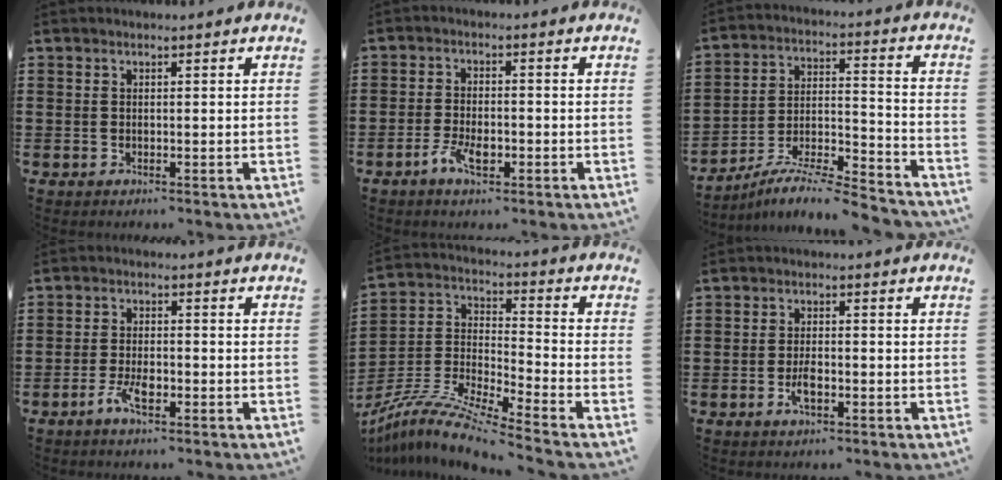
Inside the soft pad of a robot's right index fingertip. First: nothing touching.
{"total": 4.3, "force": [-2.1, 1.8, 3.3], "torque": [-0.075, -0.002, -0.043]}
{"total": 8.3, "force": [-7.7, 0.5, 3.1], "torque": [-0.055, 0.005, -0.157]}
{"total": 4.1, "force": [-2.0, 1.6, 3.2], "torque": [-0.074, -0.002, -0.041]}
{"total": 9.0, "force": [-8.0, 0.3, 4.1], "torque": [-0.091, -0.005, -0.165]}
{"total": 3.2, "force": [-1.2, 1.3, 2.7], "torque": [-0.055, 0.000, -0.023]}